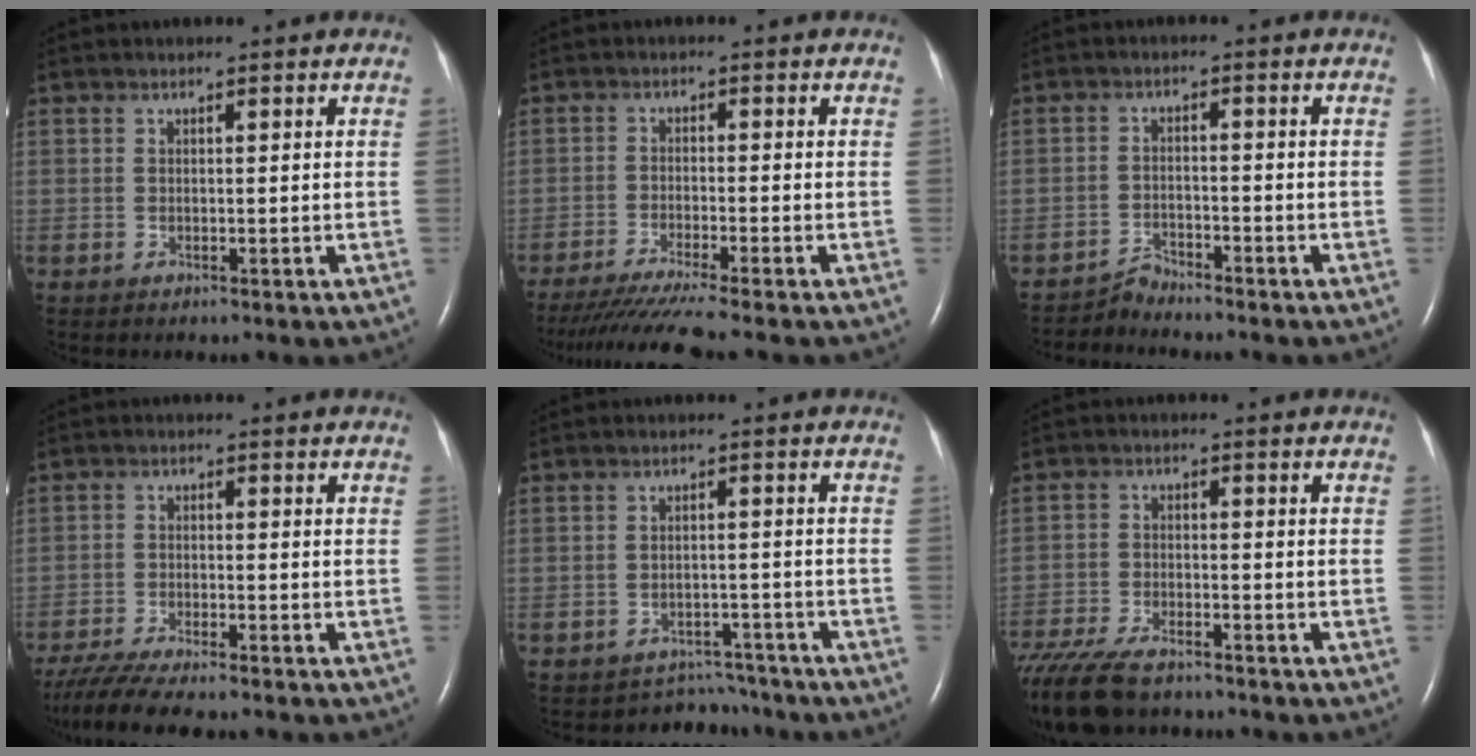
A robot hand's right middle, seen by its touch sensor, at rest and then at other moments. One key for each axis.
{"total": 7.5, "fx": -6.3, "fy": -1.5, "fz": 3.9, "tx": -0.056, "ty": -0.029, "tz": -0.104}
{"total": 2.5, "fx": -2.4, "fy": -0.2, "fz": -0.8, "tx": 0.017, "ty": -0.016, "tz": -0.043}
{"total": 9.6, "fx": -8.2, "fy": 0.8, "fz": 4.9, "tx": -0.084, "ty": -0.020, "tz": -0.132}
{"total": 5.1, "fx": -4.6, "fy": 1.7, "fz": -1.4, "tx": 0.018, "ty": 0.024, "tz": -0.060}
{"total": 12.6, "fx": -10.5, "fy": 3.3, "fz": 6.1, "tx": -0.127, "ty": -0.028, "tz": -0.173}